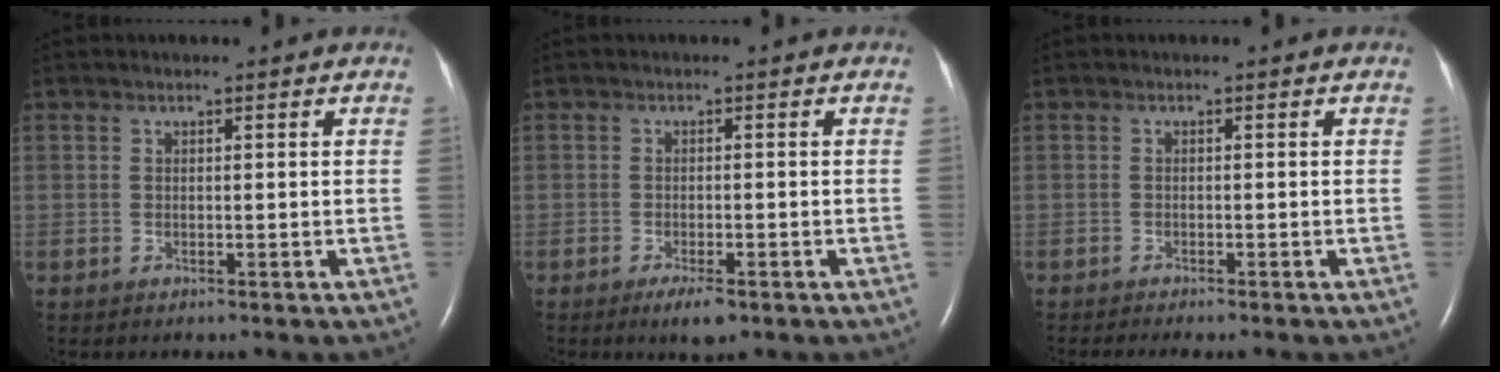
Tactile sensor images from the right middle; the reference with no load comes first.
{"total": 2.9, "force": [-1.8, 0.7, 2.1], "torque": [-0.042, -0.003, -0.025]}
{"total": 4.4, "force": [-3.9, 0.1, 2.0], "torque": [-0.027, -0.007, -0.055]}